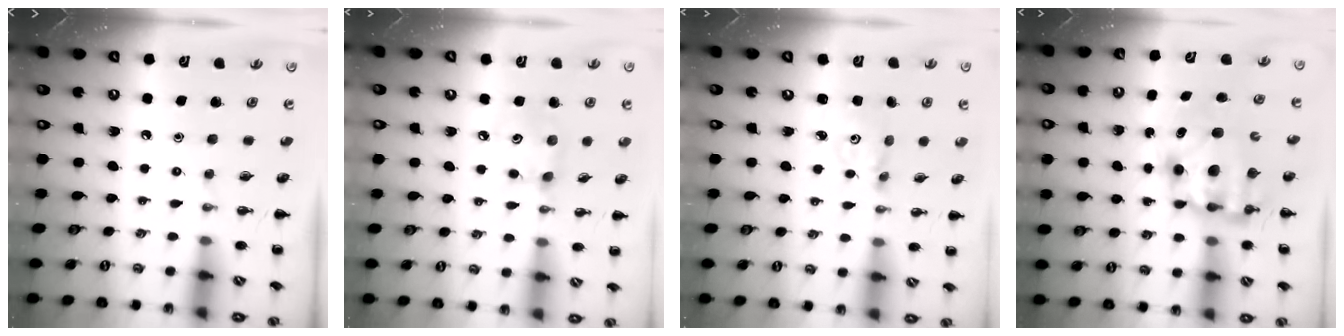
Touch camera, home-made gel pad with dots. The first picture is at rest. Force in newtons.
{"total": 4.9, "press": 4.9, "slide": 0.6}
{"total": 2.5, "press": 2.4, "slide": 0.4}
{"total": 7.7, "press": 7.5, "slide": 1.9}